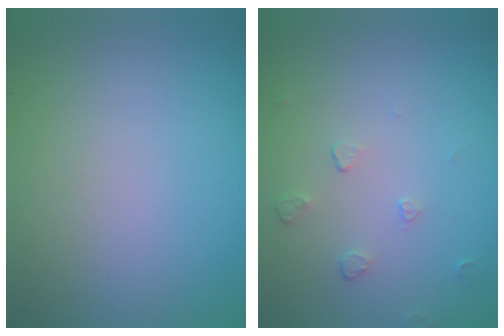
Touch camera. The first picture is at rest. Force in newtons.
{"total": 0.9, "press": 0.6, "slide": 0.7}